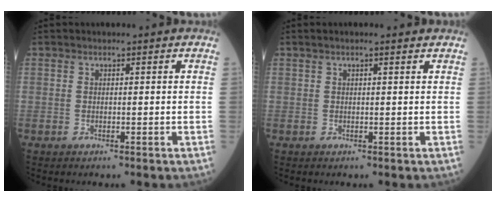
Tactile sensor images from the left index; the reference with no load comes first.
{"total": 2.0, "force": [1.5, 0.0, 1.2], "torque": [-0.020, 0.017, 0.021]}